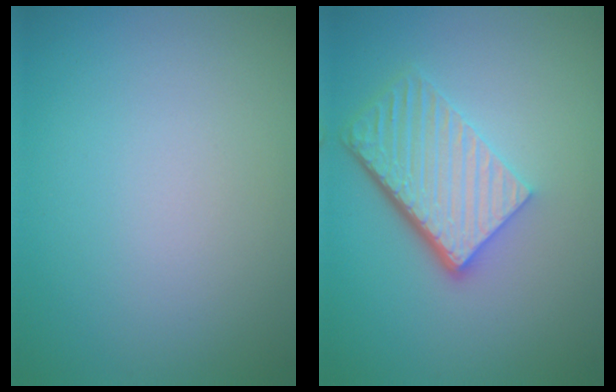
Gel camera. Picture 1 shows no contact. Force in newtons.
{"total": 5.8, "press": 4.0, "slide": 4.2}